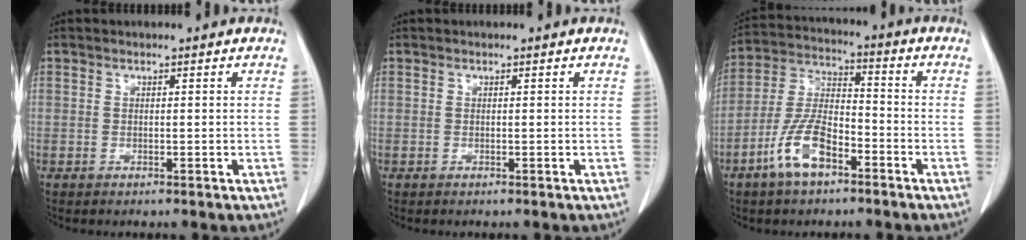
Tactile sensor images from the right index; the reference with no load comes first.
{"total": 0.0}
{"total": 9.9, "force": [-5.4, 3.7, 7.4], "torque": [-0.166, 0.006, -0.105]}